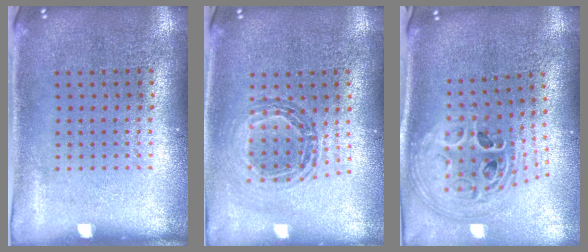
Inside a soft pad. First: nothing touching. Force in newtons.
{"total": 0.9, "press": 0.9, "slide": 0.1}
{"total": 3.0, "press": 2.0, "slide": 2.2}